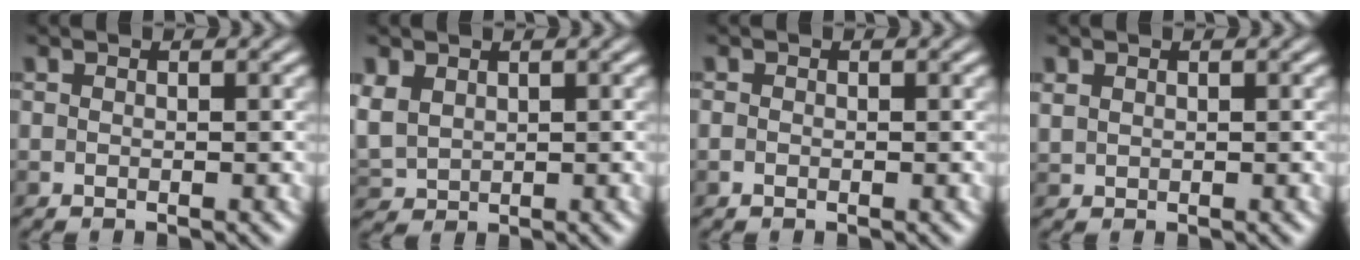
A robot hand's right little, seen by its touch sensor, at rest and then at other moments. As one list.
[{"total": 3.6, "force": [1.1, 2.8, 2.1], "torque": [-0.069, -0.005, 0.027]}, {"total": 0.6, "force": [-0.5, 0.3, 0.2], "torque": [-0.006, -0.002, -0.010]}, {"total": 1.2, "force": [0.6, 0.8, 0.5], "torque": [-0.019, -0.001, 0.014]}]